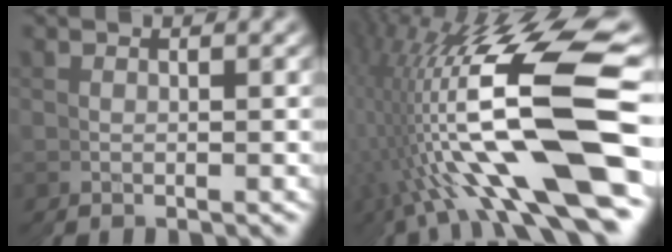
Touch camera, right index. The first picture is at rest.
{"total": 14.3, "force": [1.1, 4.5, 13.6], "torque": [-0.242, 0.016, 0.019]}